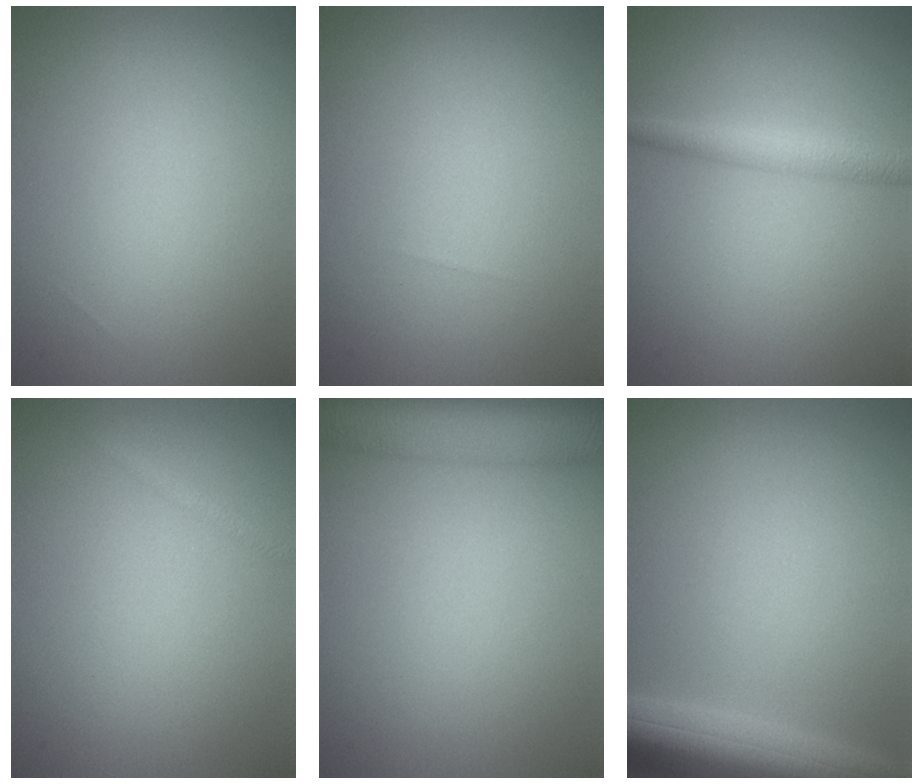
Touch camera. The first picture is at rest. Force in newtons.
{"total": 0.0}
{"total": 2.3, "press": 2.3, "slide": 0.0}
{"total": 0.7, "press": 0.7, "slide": 0.0}
{"total": 6.7, "press": 6.7, "slide": 0.3}
{"total": 7.7, "press": 7.7, "slide": 0.5}